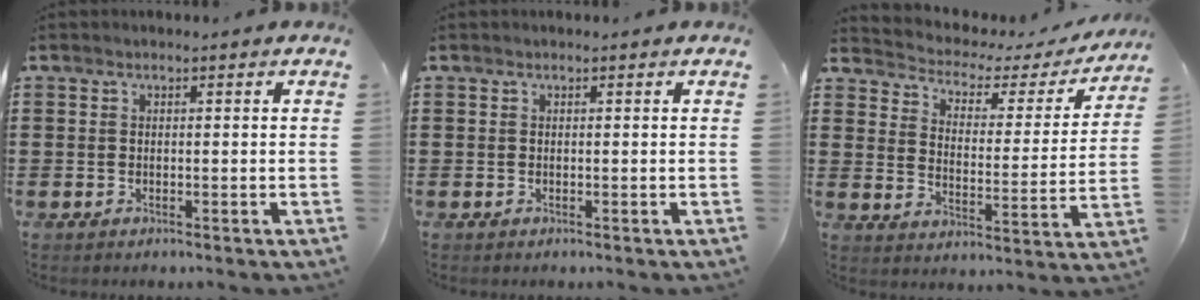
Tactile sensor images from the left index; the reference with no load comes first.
{"total": 0.0}
{"total": 2.8, "force": [2.3, 1.4, 0.8], "torque": [-0.037, -0.021, 0.029]}